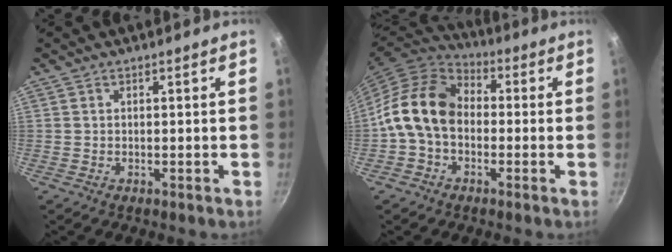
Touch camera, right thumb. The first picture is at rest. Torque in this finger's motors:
{"motor_torque": [1.51, 2.33, 0.99, -0.98, 0.32]}